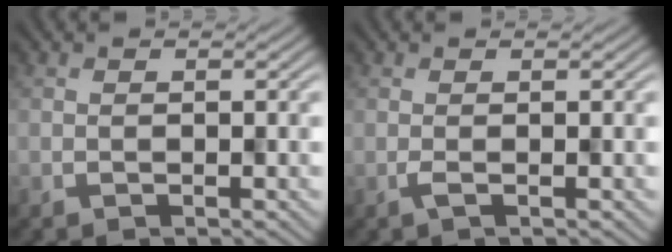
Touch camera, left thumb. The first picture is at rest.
{"total": 0.8, "force": [0.0, 0.1, 0.8], "torque": [-0.018, 0.003, -0.002]}